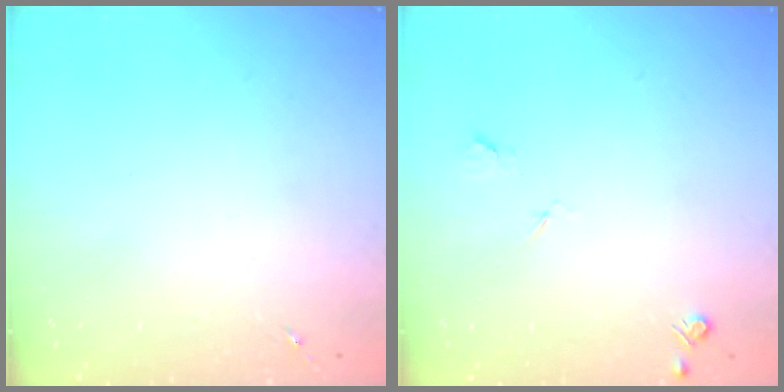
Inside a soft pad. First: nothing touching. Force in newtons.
{"total": 4.6, "press": 4.5, "slide": 0.7}